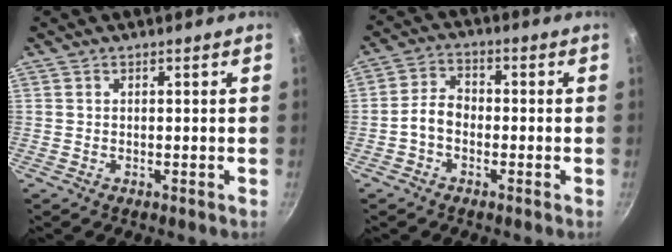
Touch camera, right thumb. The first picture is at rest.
{"total": 4.8, "force": [-1.6, 3.4, 3.0], "torque": [-0.047, 0.027, -0.041]}